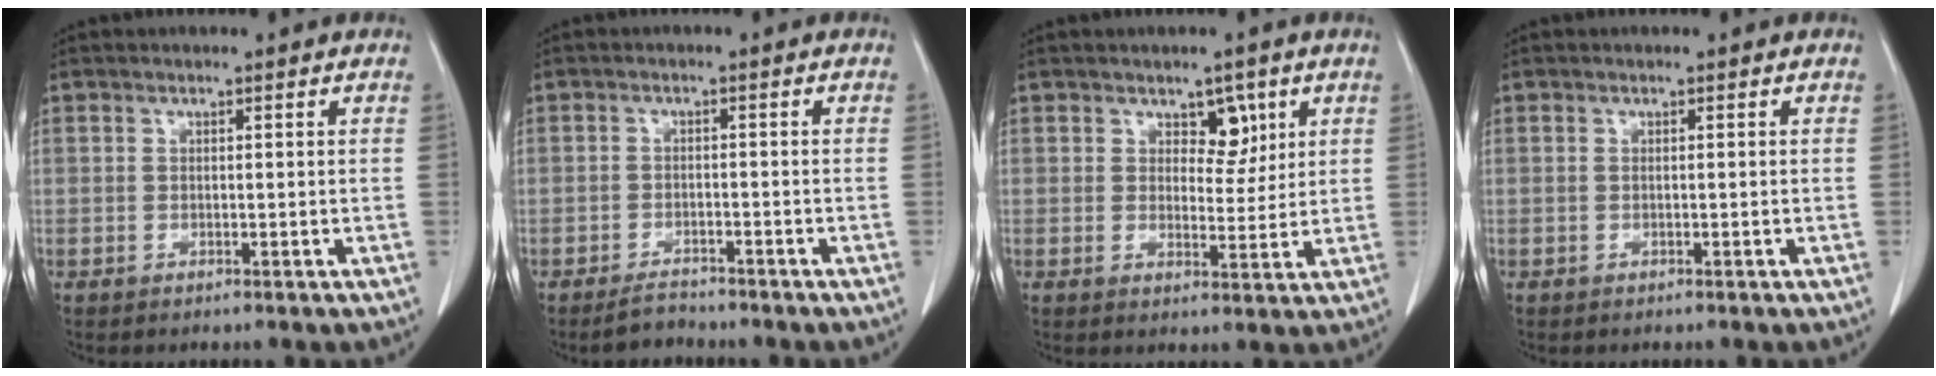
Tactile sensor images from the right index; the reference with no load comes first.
{"total": 2.6, "force": [-2.5, 0.7, 0.4], "torque": [-0.011, -0.003, -0.040]}
{"total": 4.0, "force": [2.2, 2.2, 2.5], "torque": [-0.025, -0.001, 0.034]}
{"total": 0.0}